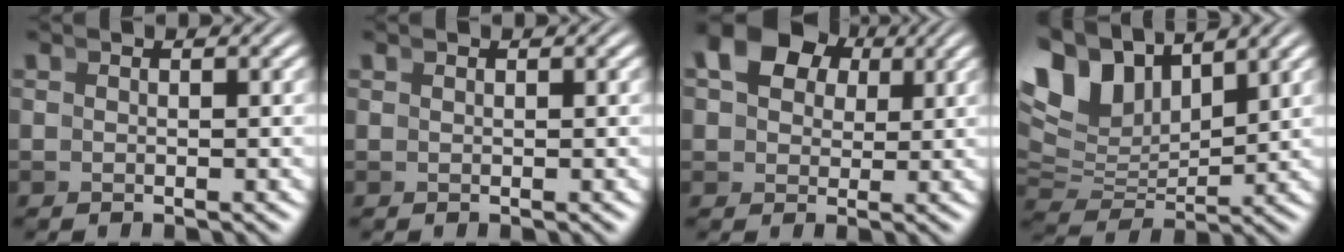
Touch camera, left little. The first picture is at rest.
{"total": 0.0}
{"total": 9.6, "force": [4.0, 7.1, 5.0], "torque": [-0.089, 0.008, 0.059]}
{"total": 10.2, "force": [4.1, 6.8, 6.4], "torque": [-0.141, 0.001, 0.067]}